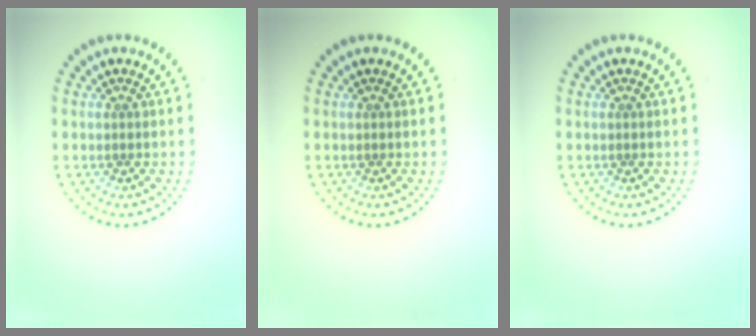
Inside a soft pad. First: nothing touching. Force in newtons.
{"total": 0.0}
{"total": 0.0}